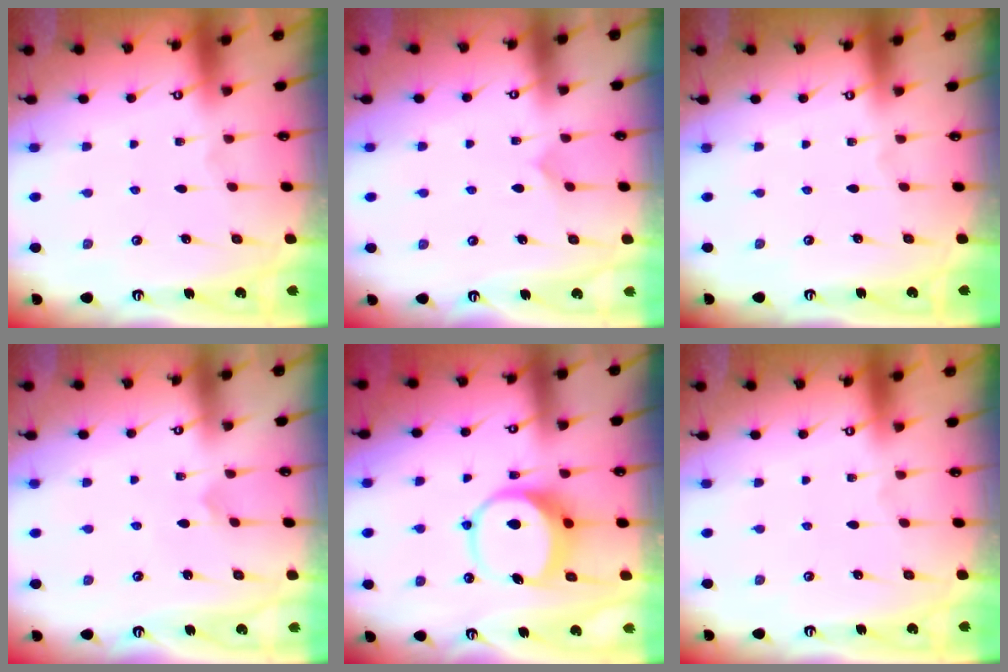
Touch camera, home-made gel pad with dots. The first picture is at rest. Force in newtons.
{"total": 3.9, "press": 3.8, "slide": 0.4}
{"total": 0.0}
{"total": 2.3, "press": 2.3, "slide": 0.2}
{"total": 8.8, "press": 8.6, "slide": 1.5}
{"total": 0.0}